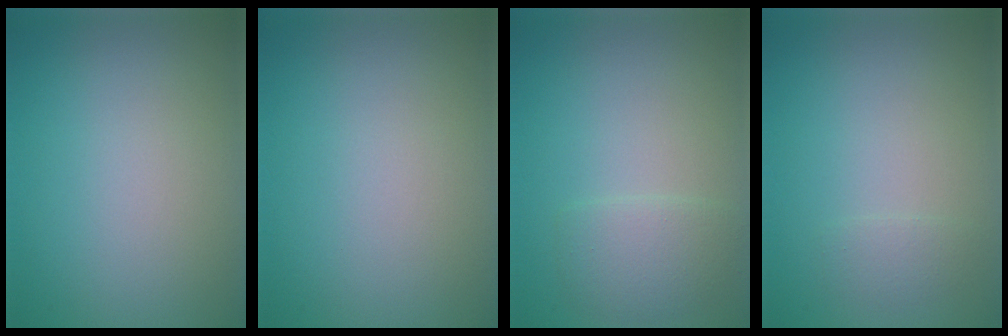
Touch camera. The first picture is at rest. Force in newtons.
{"total": 0.0}
{"total": 2.3, "press": 2.2, "slide": 0.1}
{"total": 0.9, "press": 0.9, "slide": 0.0}